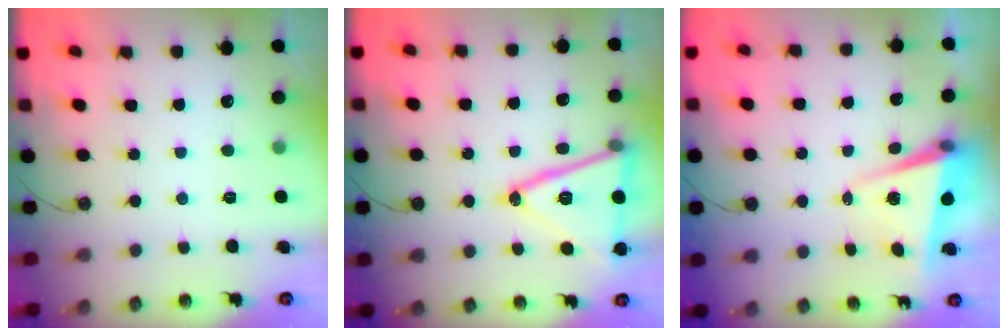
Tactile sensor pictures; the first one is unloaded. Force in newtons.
{"total": 20.5, "press": 20.3, "slide": 3.2}
{"total": 5.3, "press": 5.1, "slide": 1.4}